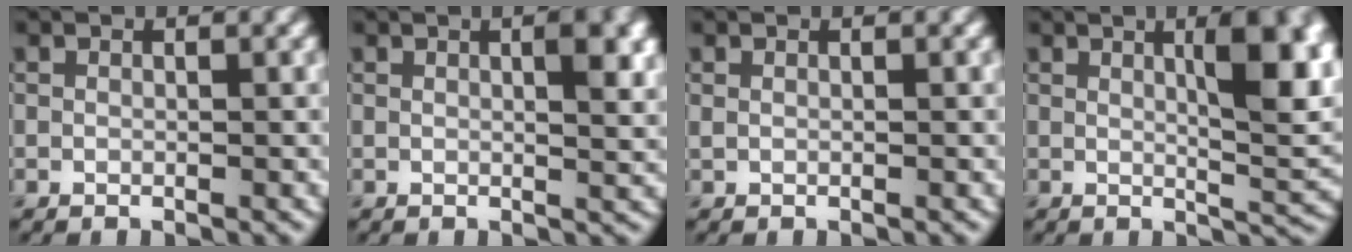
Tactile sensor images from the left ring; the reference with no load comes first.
{"total": 3.4, "force": [1.1, 1.0, 3.1], "torque": [-0.035, 0.004, 0.014]}
{"total": 0.0}
{"total": 7.4, "force": [2.0, 2.1, 6.9], "torque": [-0.076, 0.000, 0.032]}